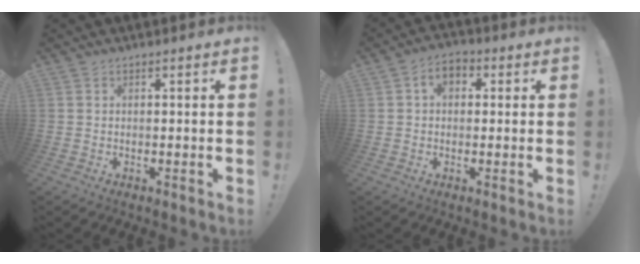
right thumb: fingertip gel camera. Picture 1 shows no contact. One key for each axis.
{"total": 5.3, "fx": 1.0, "fy": 3.7, "fz": 3.6, "tx": -0.053, "ty": 0.007, "tz": 0.018}